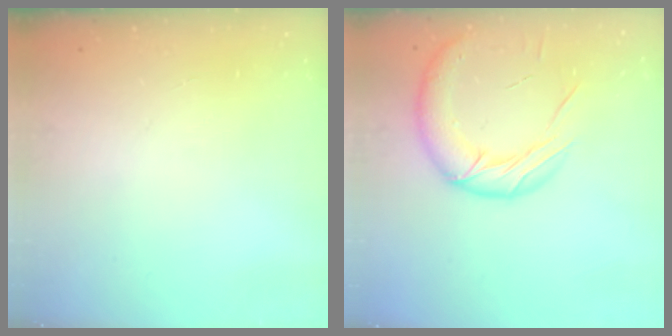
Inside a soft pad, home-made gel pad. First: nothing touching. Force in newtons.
{"total": 15.9, "press": 15.7, "slide": 1.9}